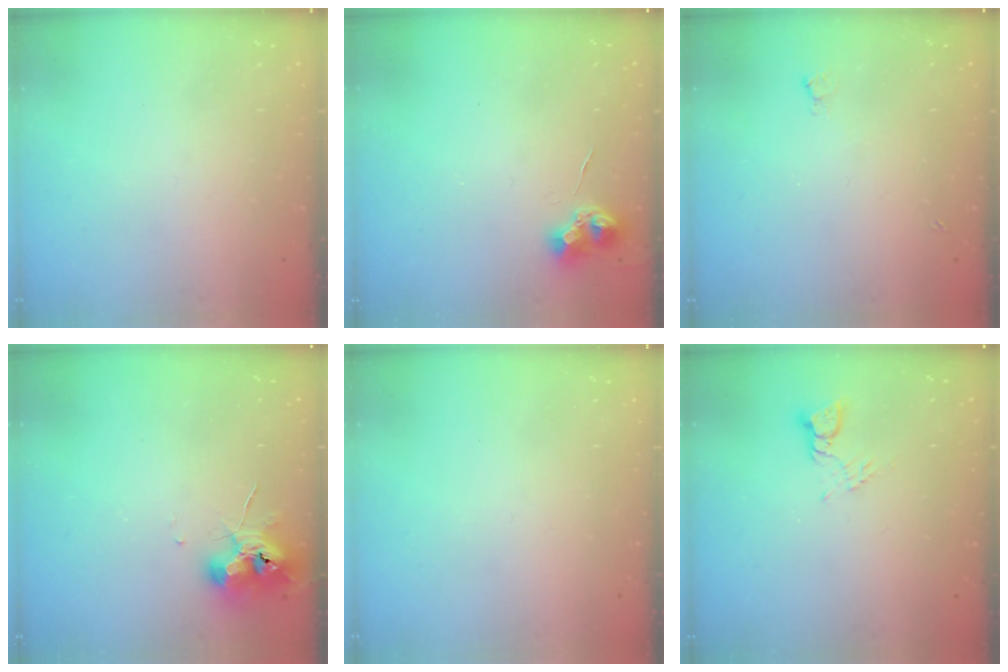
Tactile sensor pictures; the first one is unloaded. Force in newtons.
{"total": 9.0, "press": 9.0, "slide": 0.6}
{"total": 2.5, "press": 2.4, "slide": 0.6}
{"total": 11.0, "press": 10.9, "slide": 1.7}
{"total": 0.0}
{"total": 3.4, "press": 3.4, "slide": 0.4}